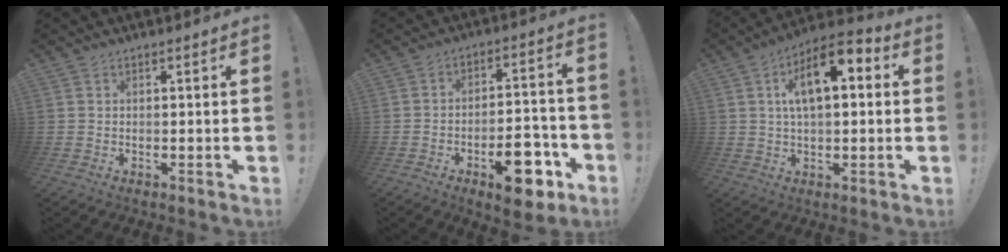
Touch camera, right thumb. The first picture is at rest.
{"total": 14.1, "force": [-7.4, 6.7, 9.9], "torque": [-0.118, 0.063, -0.109]}
{"total": 13.0, "force": [3.6, 5.8, 11.1], "torque": [-0.172, -0.002, 0.060]}